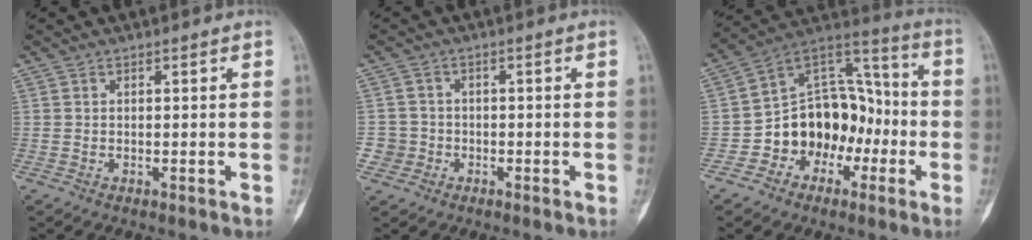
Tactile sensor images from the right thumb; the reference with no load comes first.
{"total": 3.3, "force": [-1.2, 3.0, 0.0], "torque": [0.020, 0.014, -0.028]}
{"total": 16.3, "force": [-5.2, 12.5, 9.1], "torque": [-0.082, 0.084, -0.090]}